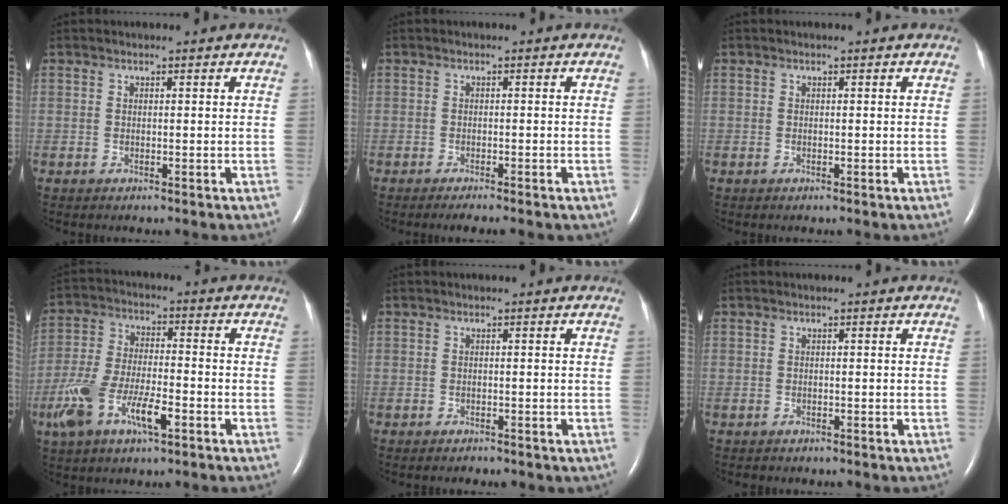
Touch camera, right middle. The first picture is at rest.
{"total": 4.2, "force": [-3.4, 0.4, 2.4], "torque": [-0.025, -0.006, -0.039]}
{"total": 0.0}
{"total": 10.9, "force": [-4.9, 3.6, 9.0], "torque": [-0.197, 0.000, -0.089]}
{"total": 1.3, "force": [-1.1, 0.5, 0.6], "torque": [-0.014, -0.002, -0.008]}
{"total": 0.8, "force": [-0.7, 0.4, 0.2], "torque": [-0.011, -0.001, -0.010]}